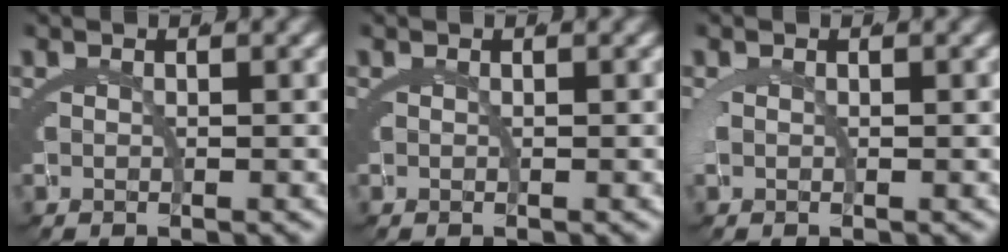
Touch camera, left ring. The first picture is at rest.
{"total": 0.0}
{"total": 0.0}